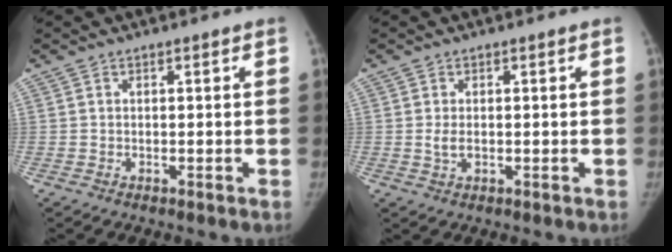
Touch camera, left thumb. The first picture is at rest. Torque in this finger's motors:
{"motor_torque": [-0.02, 0.00, 0.05, 0.25, 0.00]}